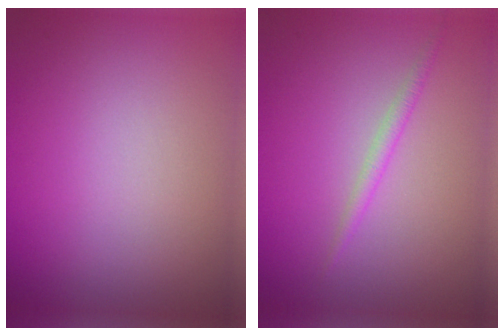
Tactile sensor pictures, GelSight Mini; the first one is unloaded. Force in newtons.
{"total": 1.2, "press": 1.2, "slide": 0.0}